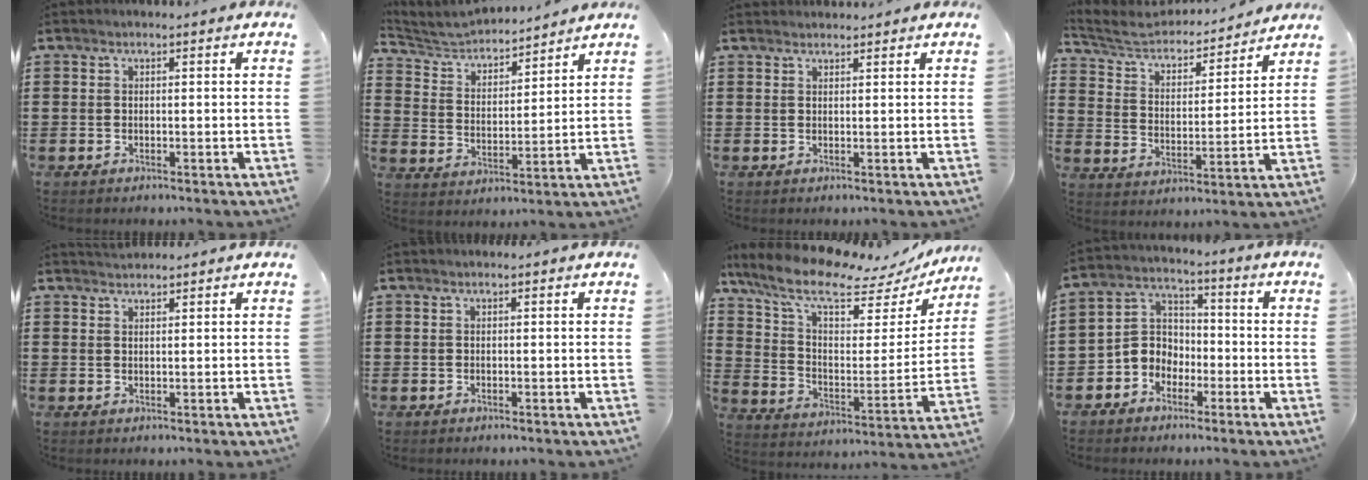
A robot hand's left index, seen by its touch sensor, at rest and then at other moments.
{"total": 4.5, "force": [4.4, 0.7, 0.6], "torque": [-0.038, -0.029, 0.073]}
{"total": 1.1, "force": [1.1, 0.2, 0.0], "torque": [-0.002, 0.000, 0.021]}
{"total": 4.8, "force": [4.4, 1.1, 1.5], "torque": [-0.054, -0.032, 0.068]}
{"total": 1.4, "force": [1.4, 0.2, 0.1], "torque": [-0.004, 0.003, 0.027]}
{"total": 0.0}
{"total": 12.5, "force": [9.9, 3.3, 6.9], "torque": [-0.163, -0.056, 0.170]}
{"total": 5.6, "force": [-2.5, 4.9, 1.5], "torque": [-0.055, 0.008, -0.056]}